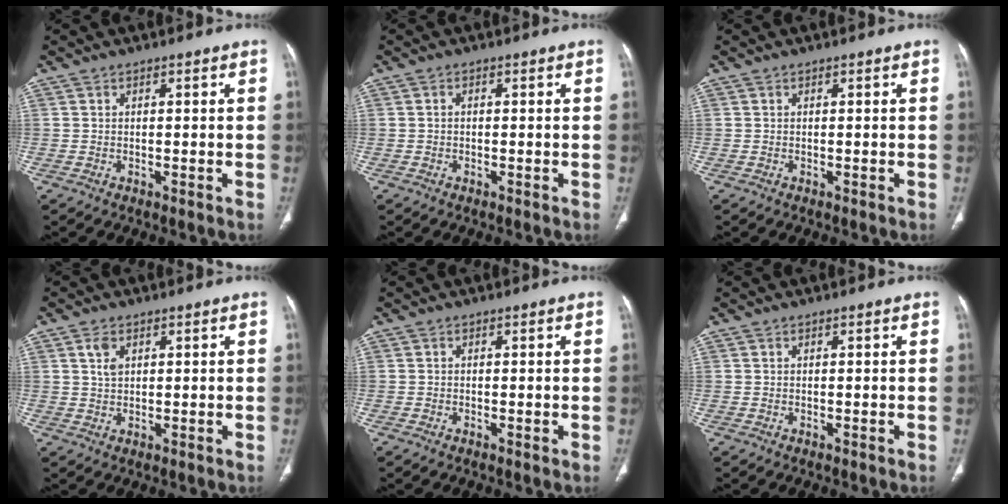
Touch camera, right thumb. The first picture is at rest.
{"total": 0.6, "force": [-0.1, 0.4, 0.4], "torque": [-0.006, 0.001, -0.005]}
{"total": 0.0}
{"total": 2.8, "force": [1.2, 1.7, 1.9], "torque": [-0.034, -0.001, 0.027]}
{"total": 0.5, "force": [-0.2, 0.3, 0.4], "torque": [-0.007, -0.002, -0.005]}
{"total": 0.0}